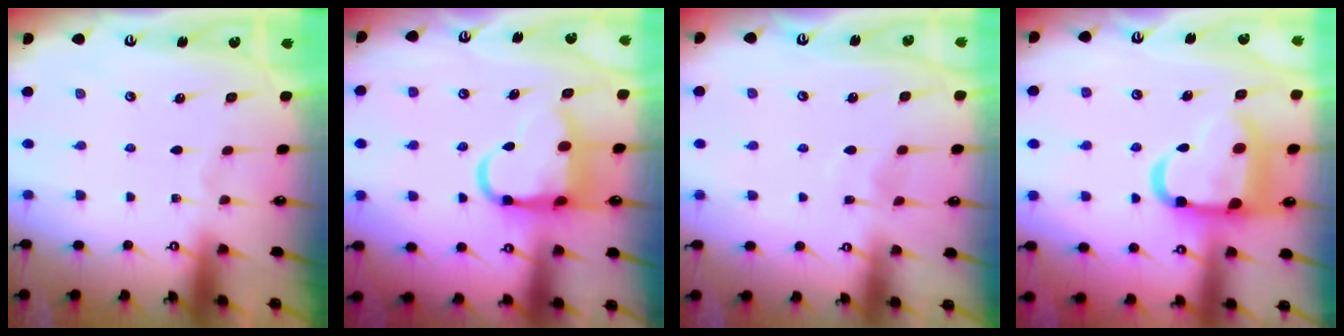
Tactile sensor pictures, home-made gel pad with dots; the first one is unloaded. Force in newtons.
{"total": 12.2, "press": 12.1, "slide": 1.9}
{"total": 5.1, "press": 5.1, "slide": 0.5}
{"total": 16.1, "press": 16.0, "slide": 1.8}